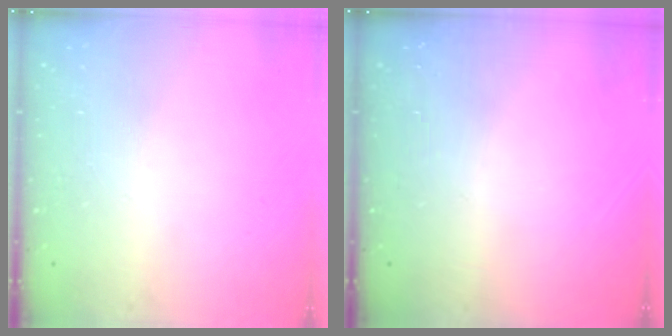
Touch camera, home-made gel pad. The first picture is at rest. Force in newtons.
{"total": 0.0}